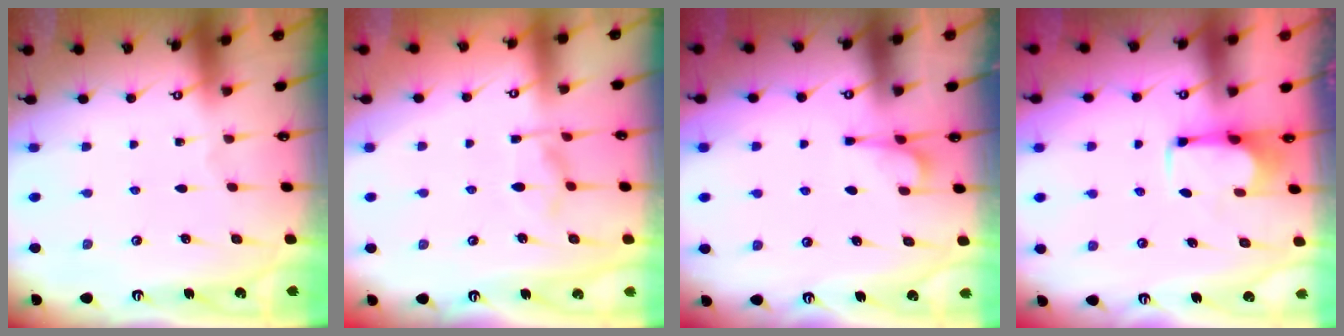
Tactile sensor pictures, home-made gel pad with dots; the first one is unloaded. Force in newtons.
{"total": 4.2, "press": 4.0, "slide": 1.2}
{"total": 2.4, "press": 2.3, "slide": 0.8}
{"total": 2.8, "press": 2.5, "slide": 1.1}